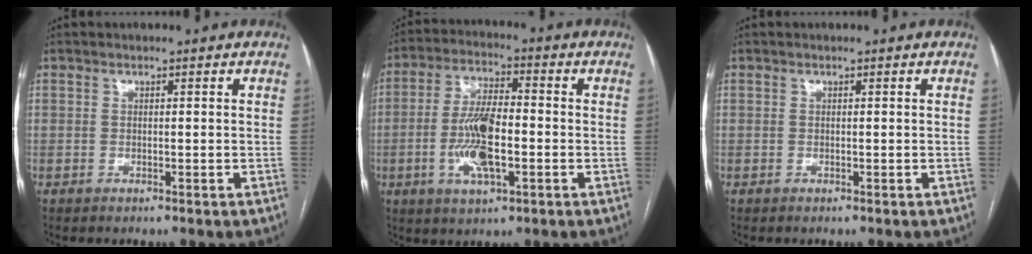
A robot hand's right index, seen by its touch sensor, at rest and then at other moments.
{"total": 10.3, "force": [-2.1, 3.1, 9.7], "torque": [-0.196, 0.002, -0.036]}
{"total": 0.0}